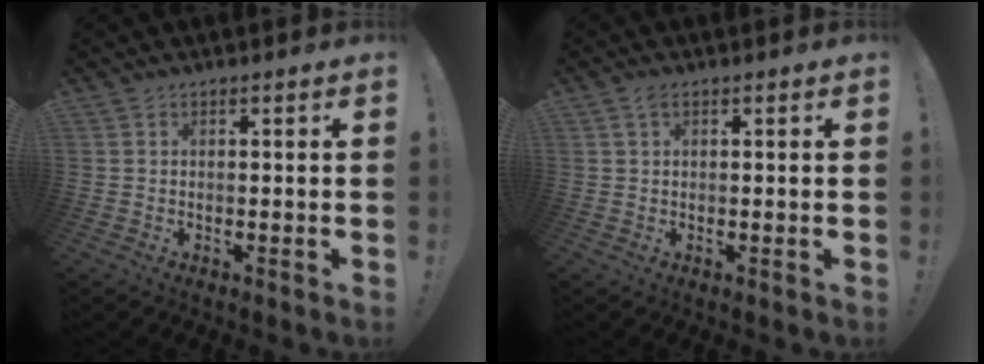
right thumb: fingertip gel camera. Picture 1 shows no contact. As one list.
[{"total": 1.8, "force": [0.9, 0.9, 1.3], "torque": [-0.025, 0.001, 0.016]}]